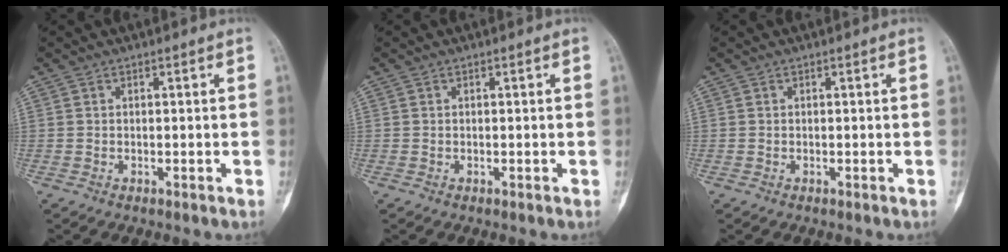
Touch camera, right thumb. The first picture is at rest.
{"total": 0.0}
{"total": 0.0}